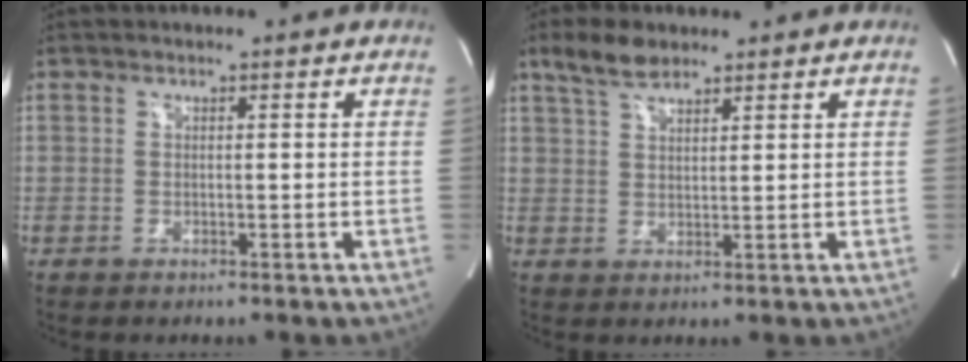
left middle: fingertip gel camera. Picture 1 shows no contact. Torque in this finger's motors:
{"motor_torque": [0.55, -0.52, 0.10, 0.02]}